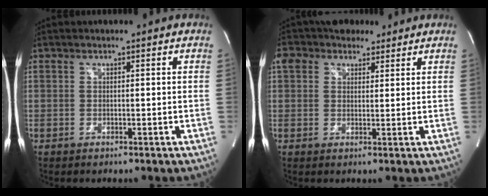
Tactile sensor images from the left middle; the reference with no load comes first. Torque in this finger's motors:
{"motor_torque": [0.45, -0.37, 0.03, 0.05]}